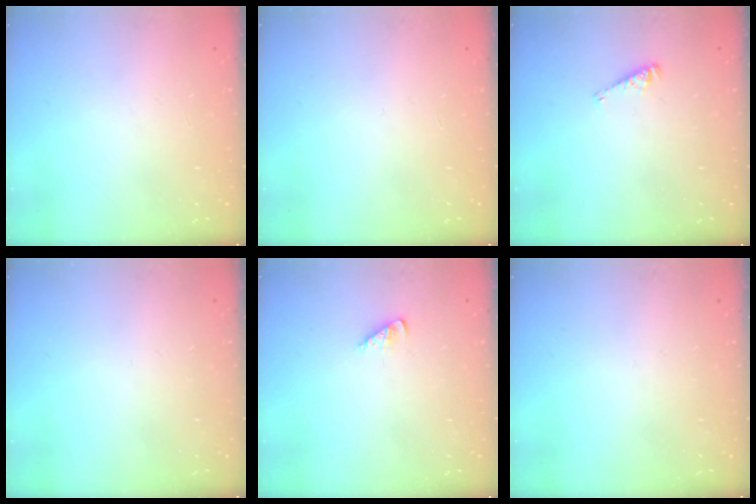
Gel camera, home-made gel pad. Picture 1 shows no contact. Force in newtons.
{"total": 0.0}
{"total": 3.0, "press": 3.0, "slide": 0.3}
{"total": 0.0}
{"total": 1.6, "press": 1.6, "slide": 0.3}
{"total": 0.0}